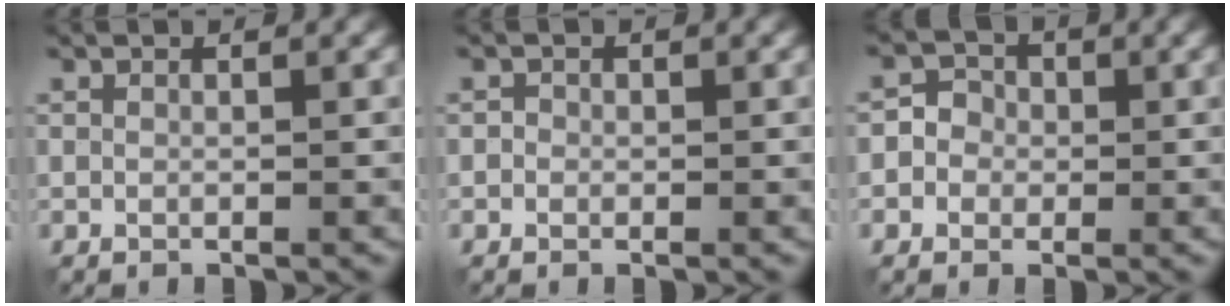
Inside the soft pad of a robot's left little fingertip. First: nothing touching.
{"total": 0.6, "force": [-0.1, 0.6, 0.1], "torque": [0.002, -0.003, -0.004]}
{"total": 2.9, "force": [-0.4, 2.7, 0.6], "torque": [0.010, 0.012, -0.026]}